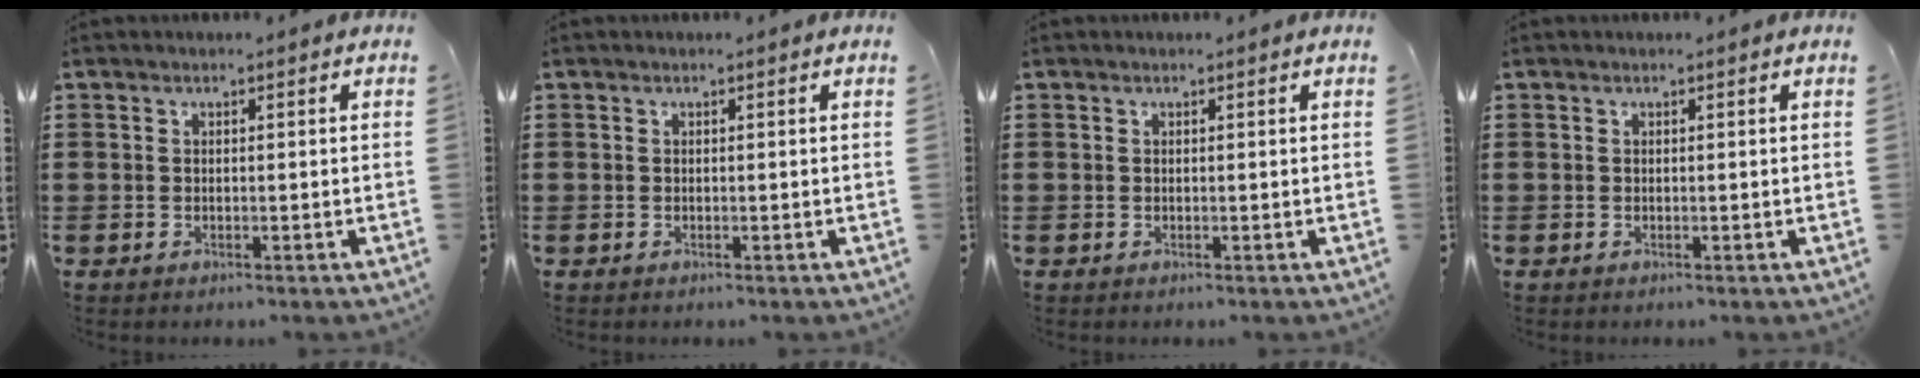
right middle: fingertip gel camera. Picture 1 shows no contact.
{"total": 0.0}
{"total": 0.0}
{"total": 0.0}